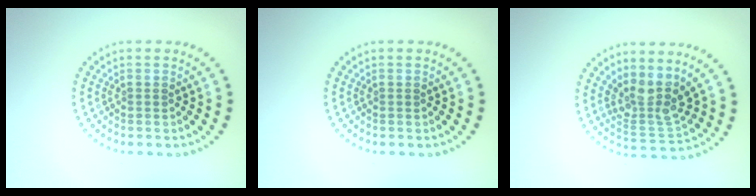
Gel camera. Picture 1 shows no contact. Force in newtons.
{"total": 0.0}
{"total": 3.6, "press": 2.8, "slide": 2.3}